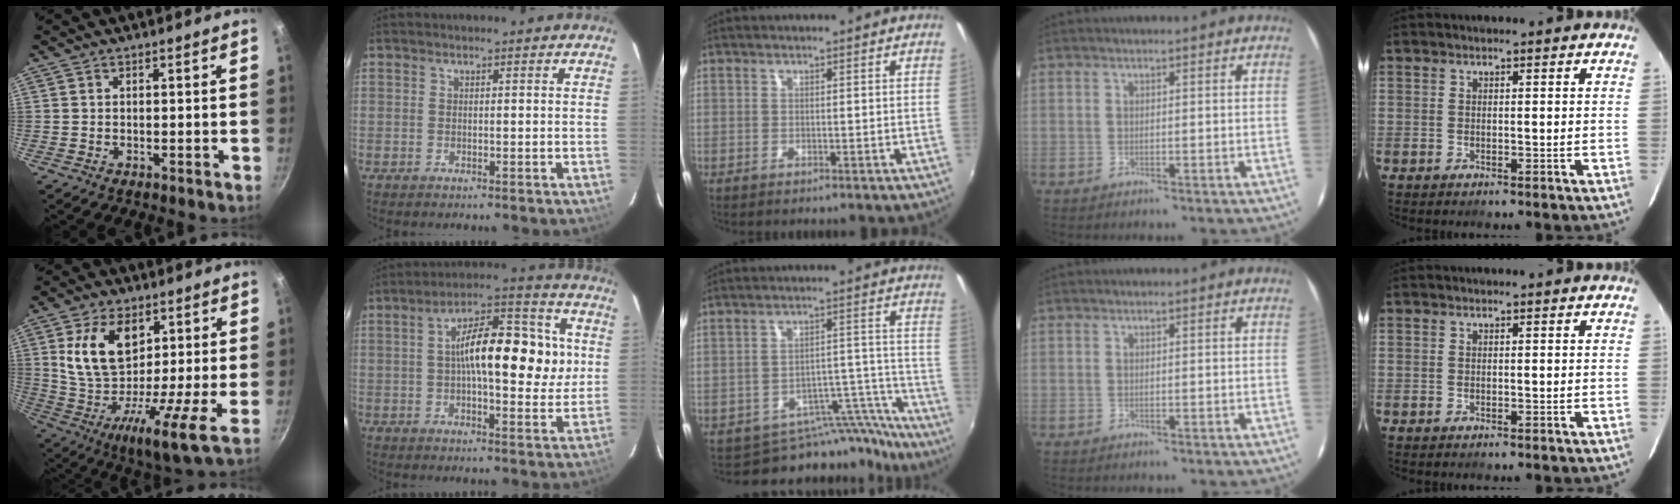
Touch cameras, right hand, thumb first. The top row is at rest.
{"thumb": {"total": 17.0, "force": [4.7, 7.8, 14.3], "torque": [-0.248, -0.032, 0.069]}, "index": {"total": 16.7, "force": [2.0, 6.5, 15.3], "torque": [-0.249, 0.027, 0.020]}, "middle": {"total": 14.7, "force": [-13.8, 5.0, 1.3], "torque": [-0.005, 0.052, -0.183]}}